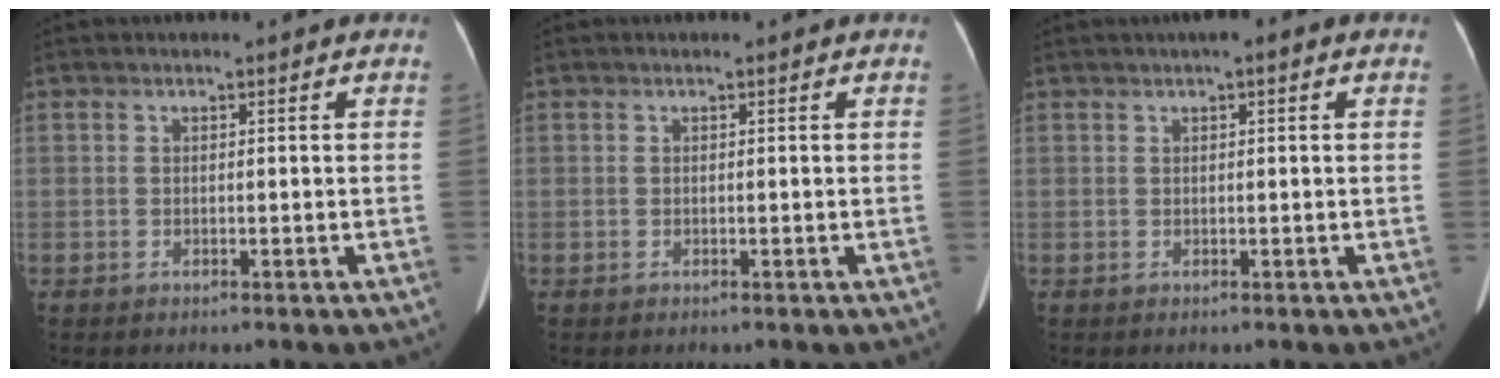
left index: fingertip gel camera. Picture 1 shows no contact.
{"total": 0.0}
{"total": 2.0, "force": [1.1, 0.5, 1.6], "torque": [-0.027, 0.014, 0.013]}